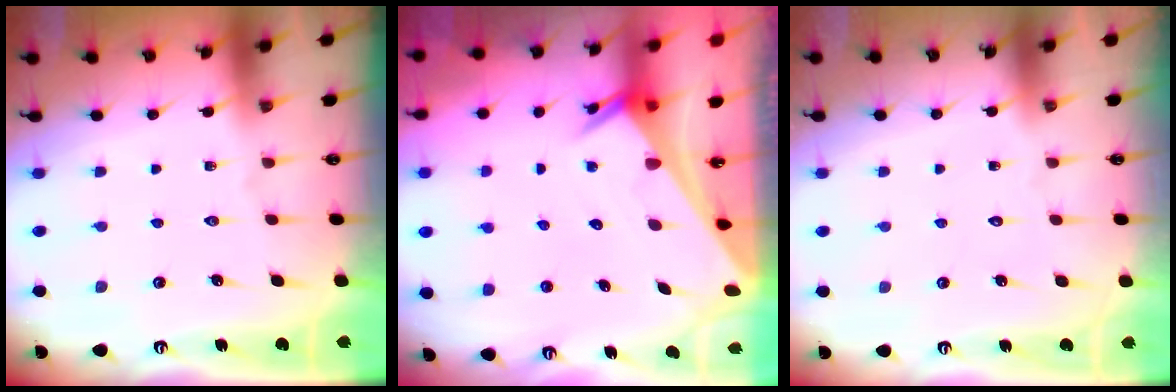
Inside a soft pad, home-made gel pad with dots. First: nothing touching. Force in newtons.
{"total": 3.7, "press": 3.7, "slide": 0.4}
{"total": 1.6, "press": 1.6, "slide": 0.1}